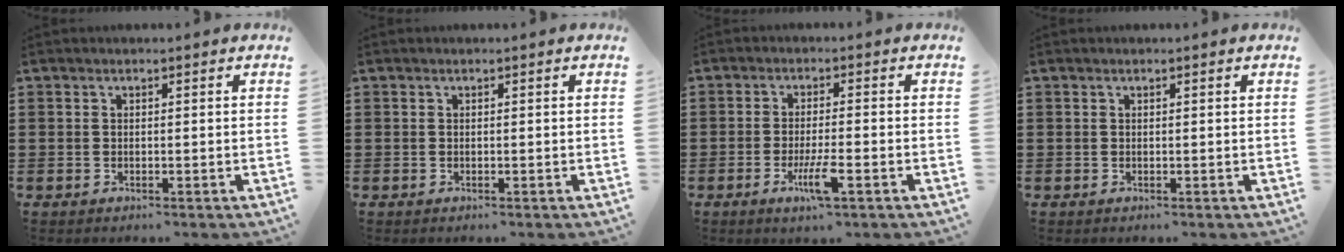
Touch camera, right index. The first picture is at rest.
{"total": 0.0}
{"total": 5.2, "force": [-2.3, 0.5, 4.7], "torque": [-0.095, -0.017, -0.042]}
{"total": 0.0}